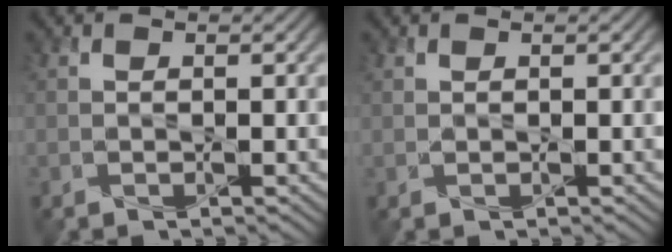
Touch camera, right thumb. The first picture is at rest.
{"total": 0.0}